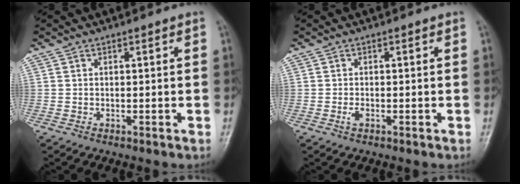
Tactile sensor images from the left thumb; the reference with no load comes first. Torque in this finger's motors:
{"motor_torque": [0.00, 0.01, 0.22, 0.16, 0.00]}